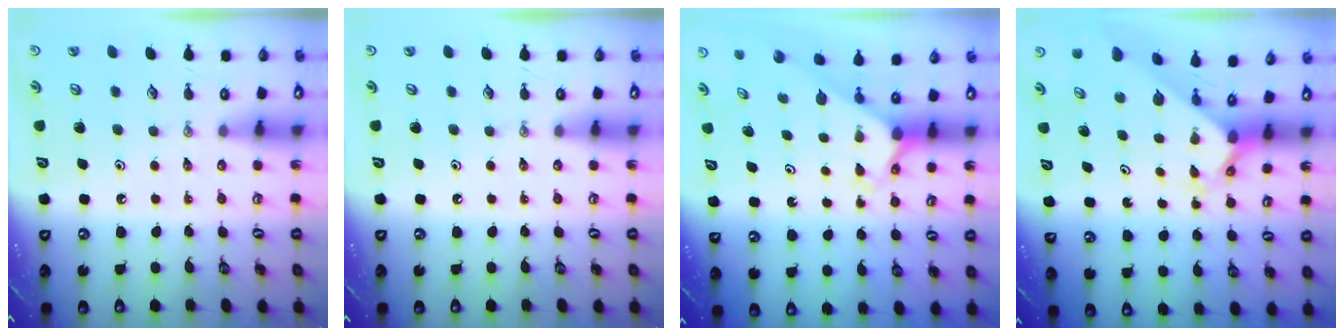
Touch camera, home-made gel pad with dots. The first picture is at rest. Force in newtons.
{"total": 0.0}
{"total": 2.4, "press": 2.4, "slide": 0.2}
{"total": 2.4, "press": 2.4, "slide": 0.2}